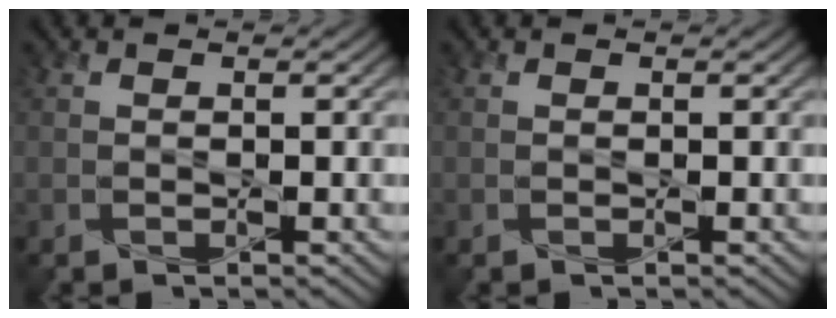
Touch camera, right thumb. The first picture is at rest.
{"total": 0.0}